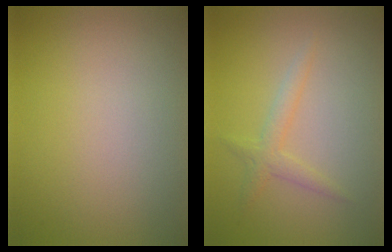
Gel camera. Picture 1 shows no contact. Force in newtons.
{"total": 1.6, "press": 1.6, "slide": 0.1}